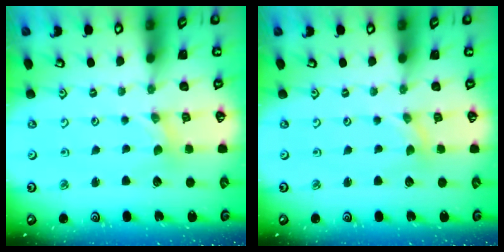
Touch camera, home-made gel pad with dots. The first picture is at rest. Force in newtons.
{"total": 0.0}